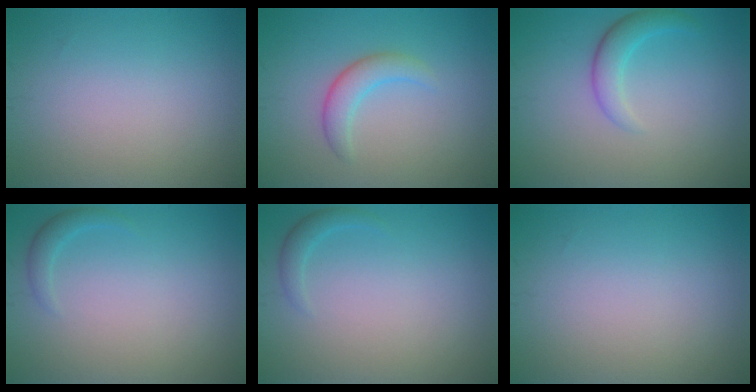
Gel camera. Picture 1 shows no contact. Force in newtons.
{"total": 2.4, "press": 2.4, "slide": 0.1}
{"total": 2.4, "press": 2.4, "slide": 0.1}
{"total": 1.2, "press": 1.2, "slide": 0.1}
{"total": 1.2, "press": 1.2, "slide": 0.1}
{"total": 0.0}